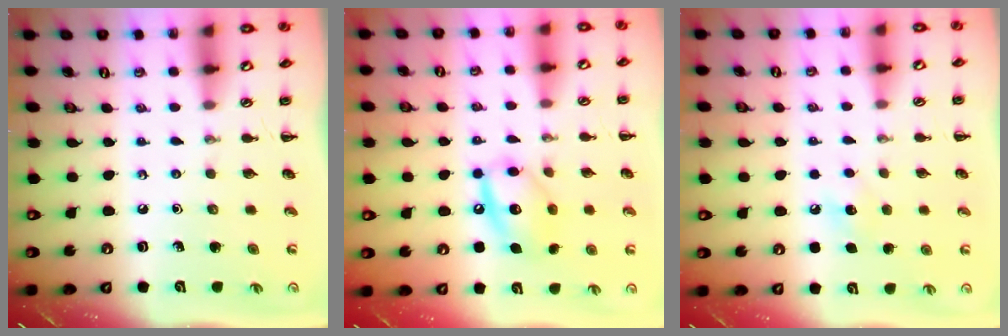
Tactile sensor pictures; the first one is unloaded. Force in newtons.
{"total": 13.4, "press": 13.2, "slide": 1.7}
{"total": 7.4, "press": 7.2, "slide": 2.0}